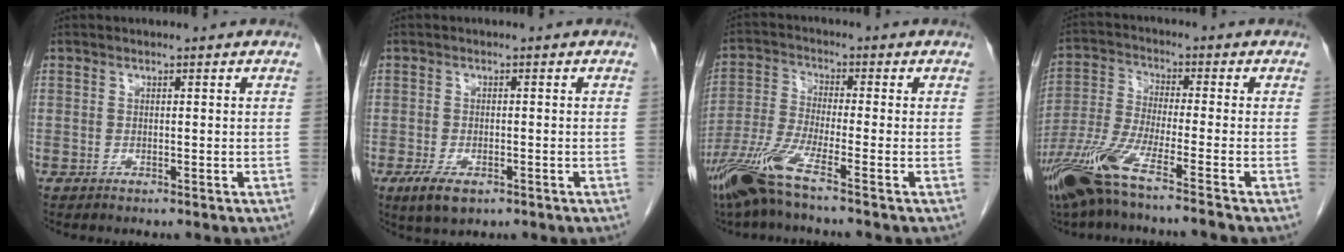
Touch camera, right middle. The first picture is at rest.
{"total": 4.4, "force": [-2.5, 1.9, 3.1], "torque": [-0.063, -0.007, -0.037]}
{"total": 8.5, "force": [-5.8, -0.6, 6.1], "torque": [-0.135, -0.030, -0.120]}
{"total": 11.0, "force": [-7.8, -0.7, 7.8], "torque": [-0.167, -0.036, -0.153]}